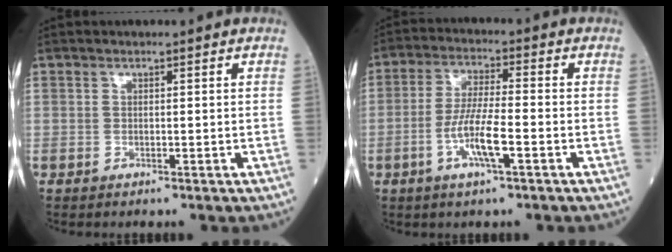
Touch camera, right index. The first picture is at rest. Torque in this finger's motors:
{"motor_torque": [0.98, -0.22, 0.23, 0.06]}